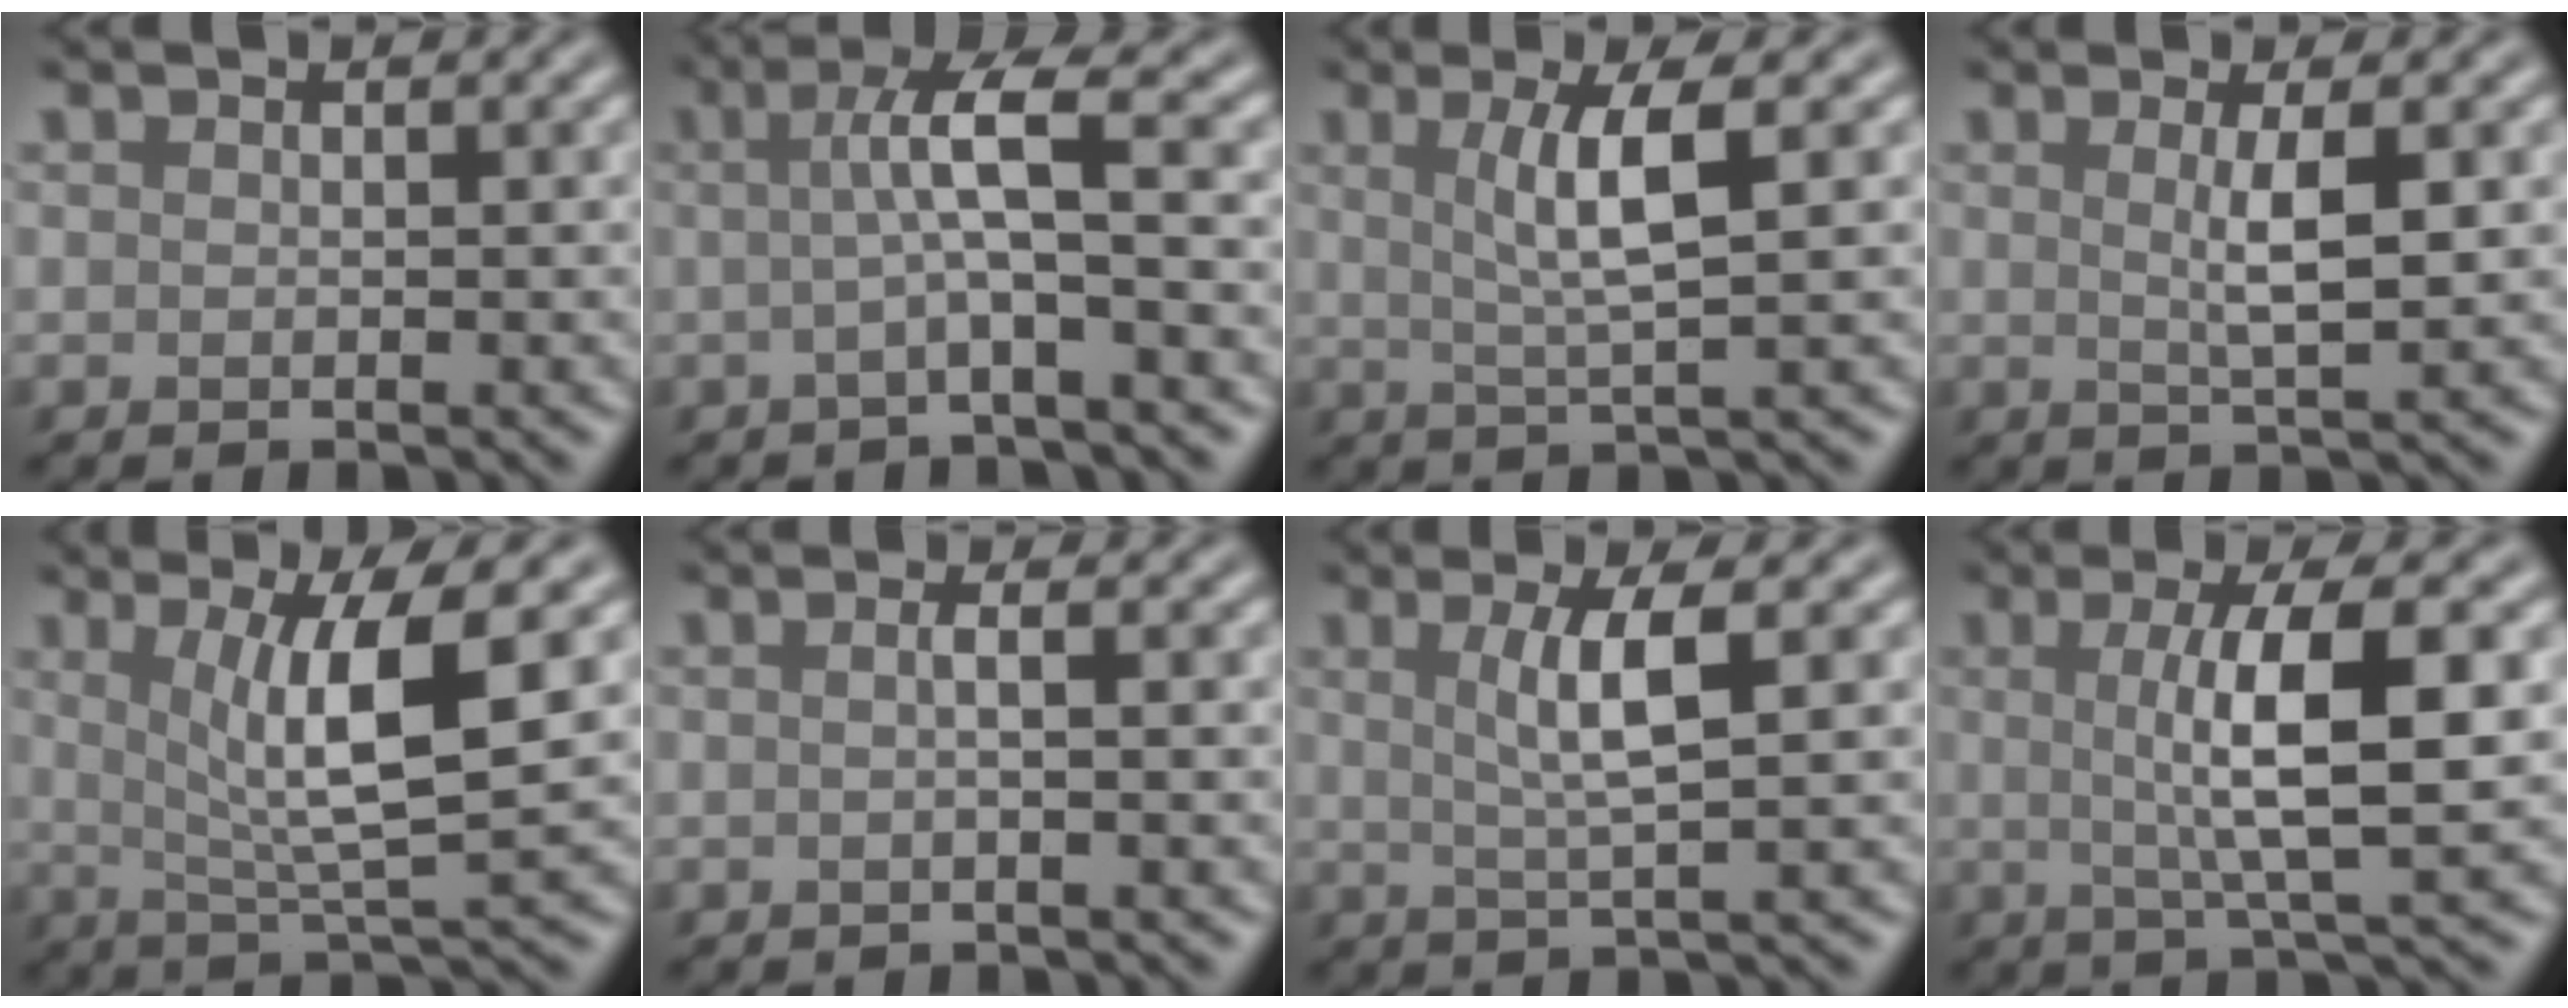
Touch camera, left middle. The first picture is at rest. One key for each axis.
{"total": 4.3, "fx": 0.0, "fy": 0.6, "fz": 4.3, "tx": -0.074, "ty": 0.006, "tz": -0.006}
{"total": 4.5, "fx": 1.1, "fy": 0.7, "fz": 4.3, "tx": -0.075, "ty": 0.000, "tz": 0.022}
{"total": 3.2, "fx": 0.6, "fy": 0.6, "fz": 3.1, "tx": -0.053, "ty": -0.004, "tz": 0.009}
{"total": 7.1, "fx": 1.6, "fy": 1.5, "fz": 6.7, "tx": -0.109, "ty": -0.005, "tz": 0.029}
{"total": 1.4, "fx": 0.0, "fy": 0.5, "fz": 1.3, "tx": -0.012, "ty": -0.005, "tz": -0.009}
{"total": 4.0, "fx": 1.0, "fy": 0.7, "fz": 3.9, "tx": -0.068, "ty": 0.000, "tz": 0.019}
{"total": 7.2, "fx": 0.7, "fy": 1.6, "fz": 7.0, "tx": -0.108, "ty": 0.006, "tz": 0.010}